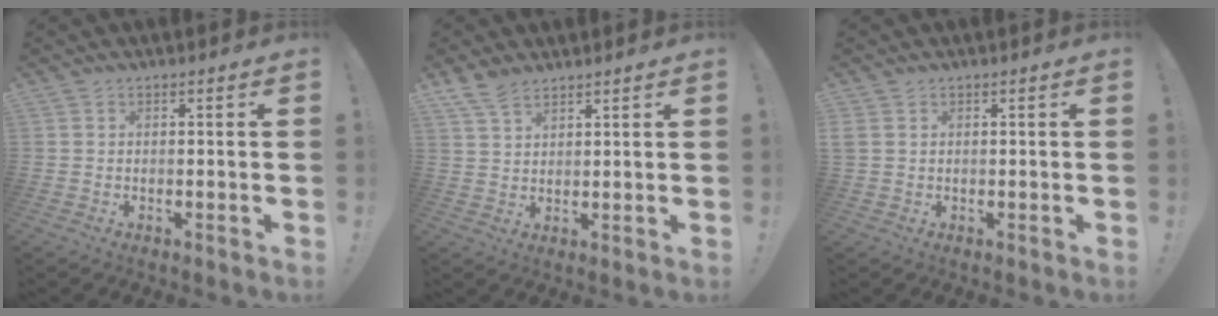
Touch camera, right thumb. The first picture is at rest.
{"total": 5.7, "force": [4.7, 2.2, 2.3], "torque": [-0.044, -0.024, 0.089]}
{"total": 1.8, "force": [0.7, 1.2, 1.1], "torque": [-0.028, 0.007, 0.016]}